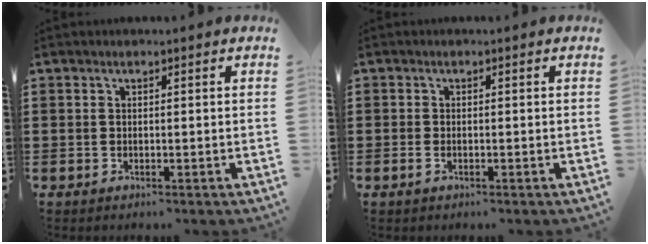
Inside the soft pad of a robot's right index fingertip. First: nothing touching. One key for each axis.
{"total": 0.9, "fx": -0.4, "fy": 0.4, "fz": 0.7, "tx": -0.015, "ty": -0.004, "tz": -0.007}